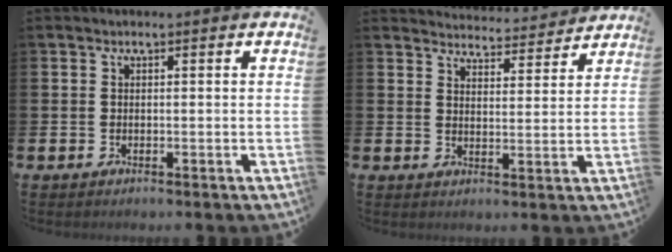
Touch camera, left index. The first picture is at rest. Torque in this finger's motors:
{"motor_torque": [0.89, -1.25, 0.01, 0.01]}